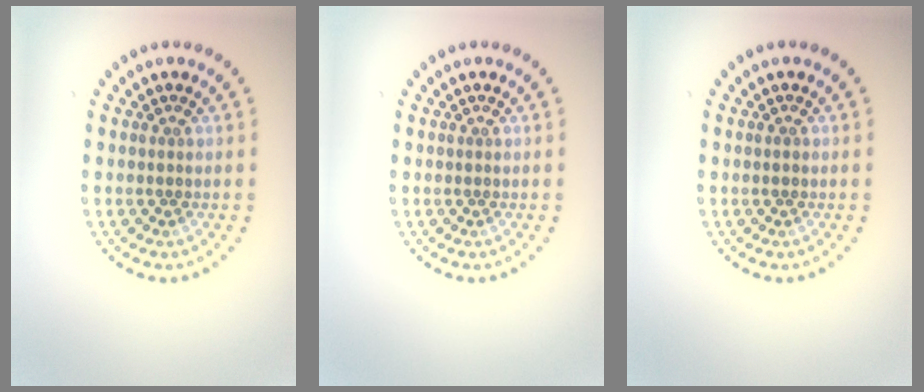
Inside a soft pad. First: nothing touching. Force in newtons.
{"total": 0.0}
{"total": 0.7, "press": 0.7, "slide": 0.0}